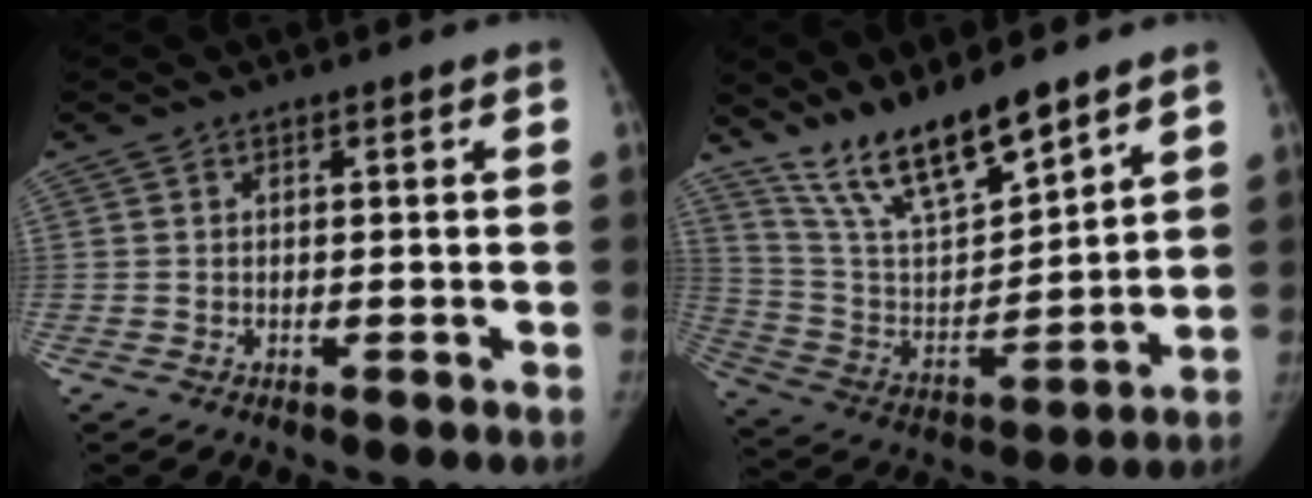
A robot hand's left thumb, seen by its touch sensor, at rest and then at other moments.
{"total": 16.6, "force": [13.2, 4.3, 9.2], "torque": [-0.136, -0.071, 0.254]}